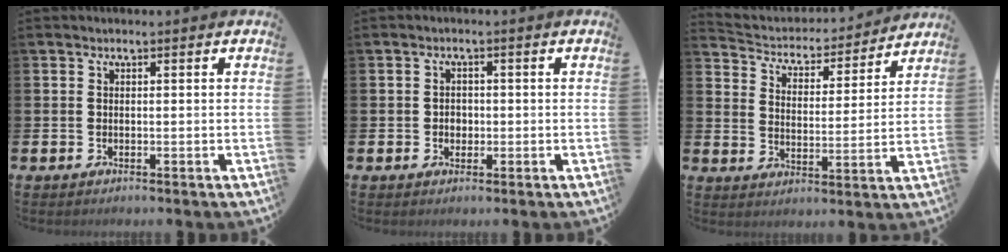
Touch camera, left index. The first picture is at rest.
{"total": 1.7, "force": [0.0, 1.5, 0.8], "torque": [-0.005, 0.005, -0.006]}
{"total": 4.7, "force": [4.5, 1.5, 0.4], "torque": [-0.040, -0.041, 0.071]}